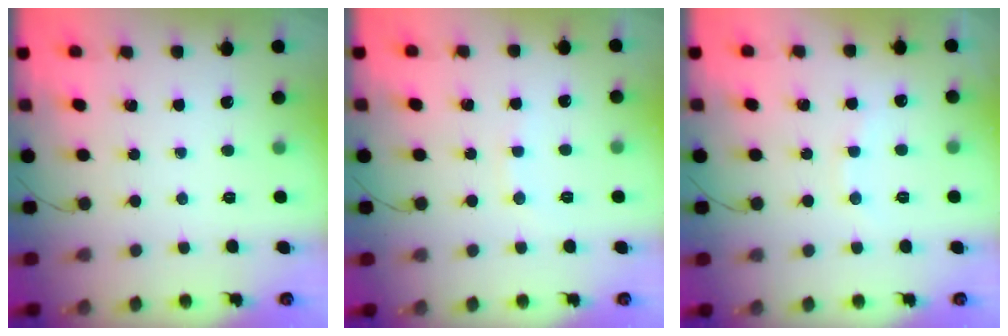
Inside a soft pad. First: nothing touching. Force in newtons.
{"total": 5.0, "press": 4.8, "slide": 1.4}
{"total": 7.7, "press": 7.6, "slide": 1.2}